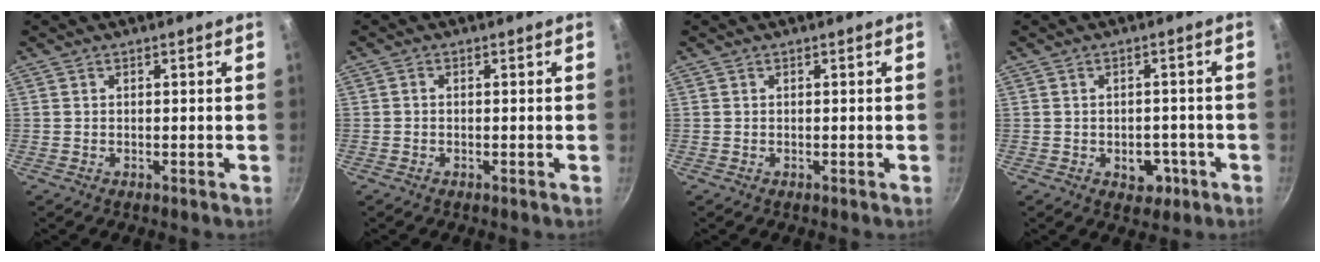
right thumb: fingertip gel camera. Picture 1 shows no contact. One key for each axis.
{"total": 0.5, "fx": -0.2, "fy": 0.3, "fz": 0.4, "tx": -0.009, "ty": 0.004, "tz": -0.006}
{"total": 0.0}
{"total": 5.0, "fx": -1.8, "fy": 3.6, "fz": 2.9, "tx": -0.018, "ty": 0.013, "tz": -0.015}